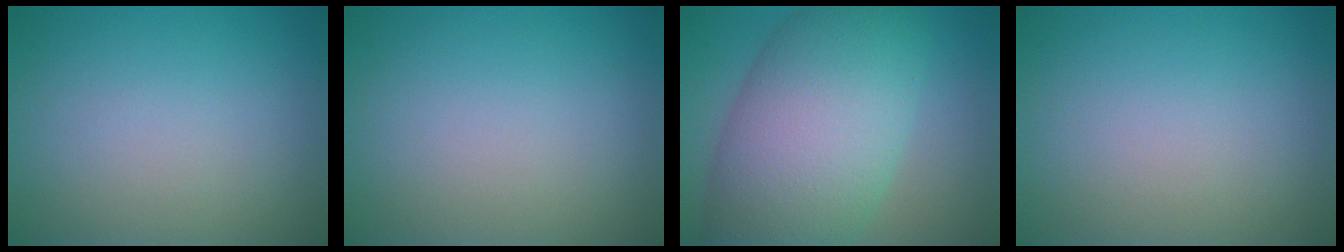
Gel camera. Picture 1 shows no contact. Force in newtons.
{"total": 0.0}
{"total": 12.3, "press": 12.3, "slide": 0.2}
{"total": 0.0}